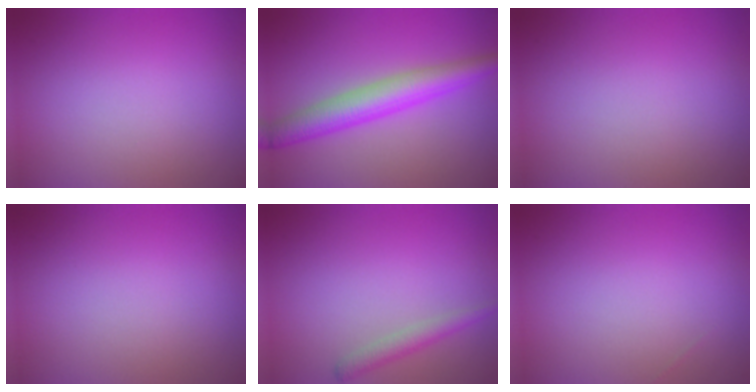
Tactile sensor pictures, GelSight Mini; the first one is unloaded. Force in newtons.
{"total": 5.0, "press": 5.0, "slide": 0.1}
{"total": 0.0}
{"total": 0.0}
{"total": 1.7, "press": 1.7, "slide": 0.1}
{"total": 0.0}